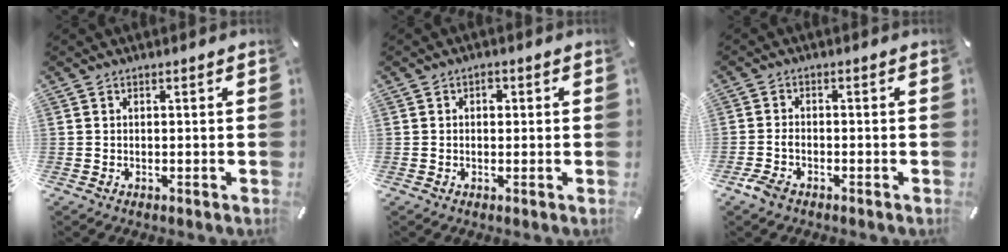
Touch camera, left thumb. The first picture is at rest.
{"total": 1.8, "force": [0.2, 1.4, 1.1], "torque": [-0.008, 0.001, -0.003]}
{"total": 3.0, "force": [-1.9, 1.7, 1.5], "torque": [-0.040, 0.005, -0.040]}